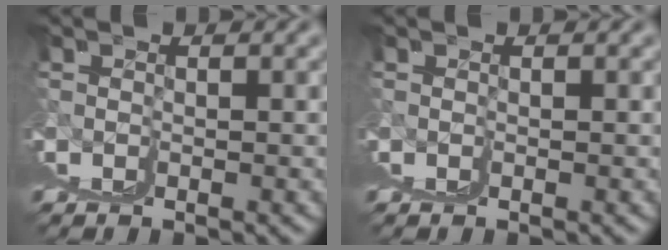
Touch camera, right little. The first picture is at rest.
{"total": 0.0}